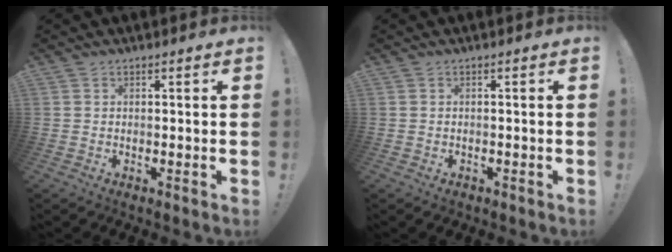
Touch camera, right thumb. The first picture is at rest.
{"total": 0.8, "force": [-0.4, 0.6, 0.3], "torque": [-0.006, 0.000, -0.007]}